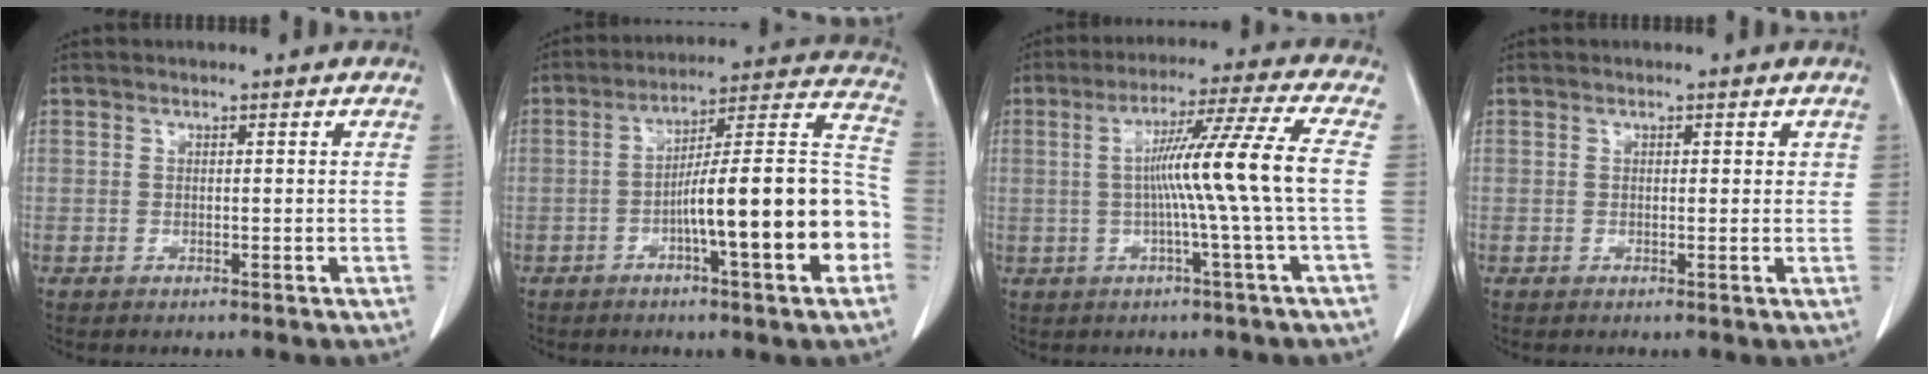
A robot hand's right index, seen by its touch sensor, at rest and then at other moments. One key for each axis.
{"total": 18.2, "fx": -5.1, "fy": 1.7, "fz": 17.4, "tx": -0.225, "ty": 0.028, "tz": -0.074}
{"total": 10.7, "fx": -0.6, "fy": -2.6, "fz": 10.4, "tx": -0.172, "ty": 0.011, "tz": -0.004}
{"total": 1.2, "fx": 0.5, "fy": 0.8, "fz": 0.7, "tx": -0.003, "ty": 0.001, "tz": 0.004}